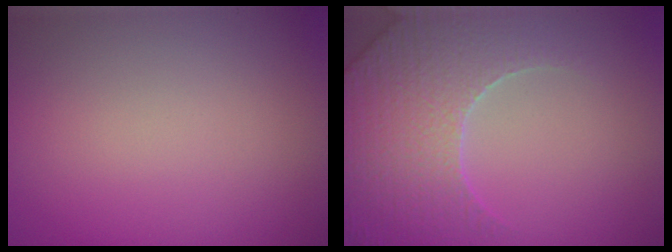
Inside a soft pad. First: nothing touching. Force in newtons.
{"total": 5.4, "press": 5.1, "slide": 1.7}